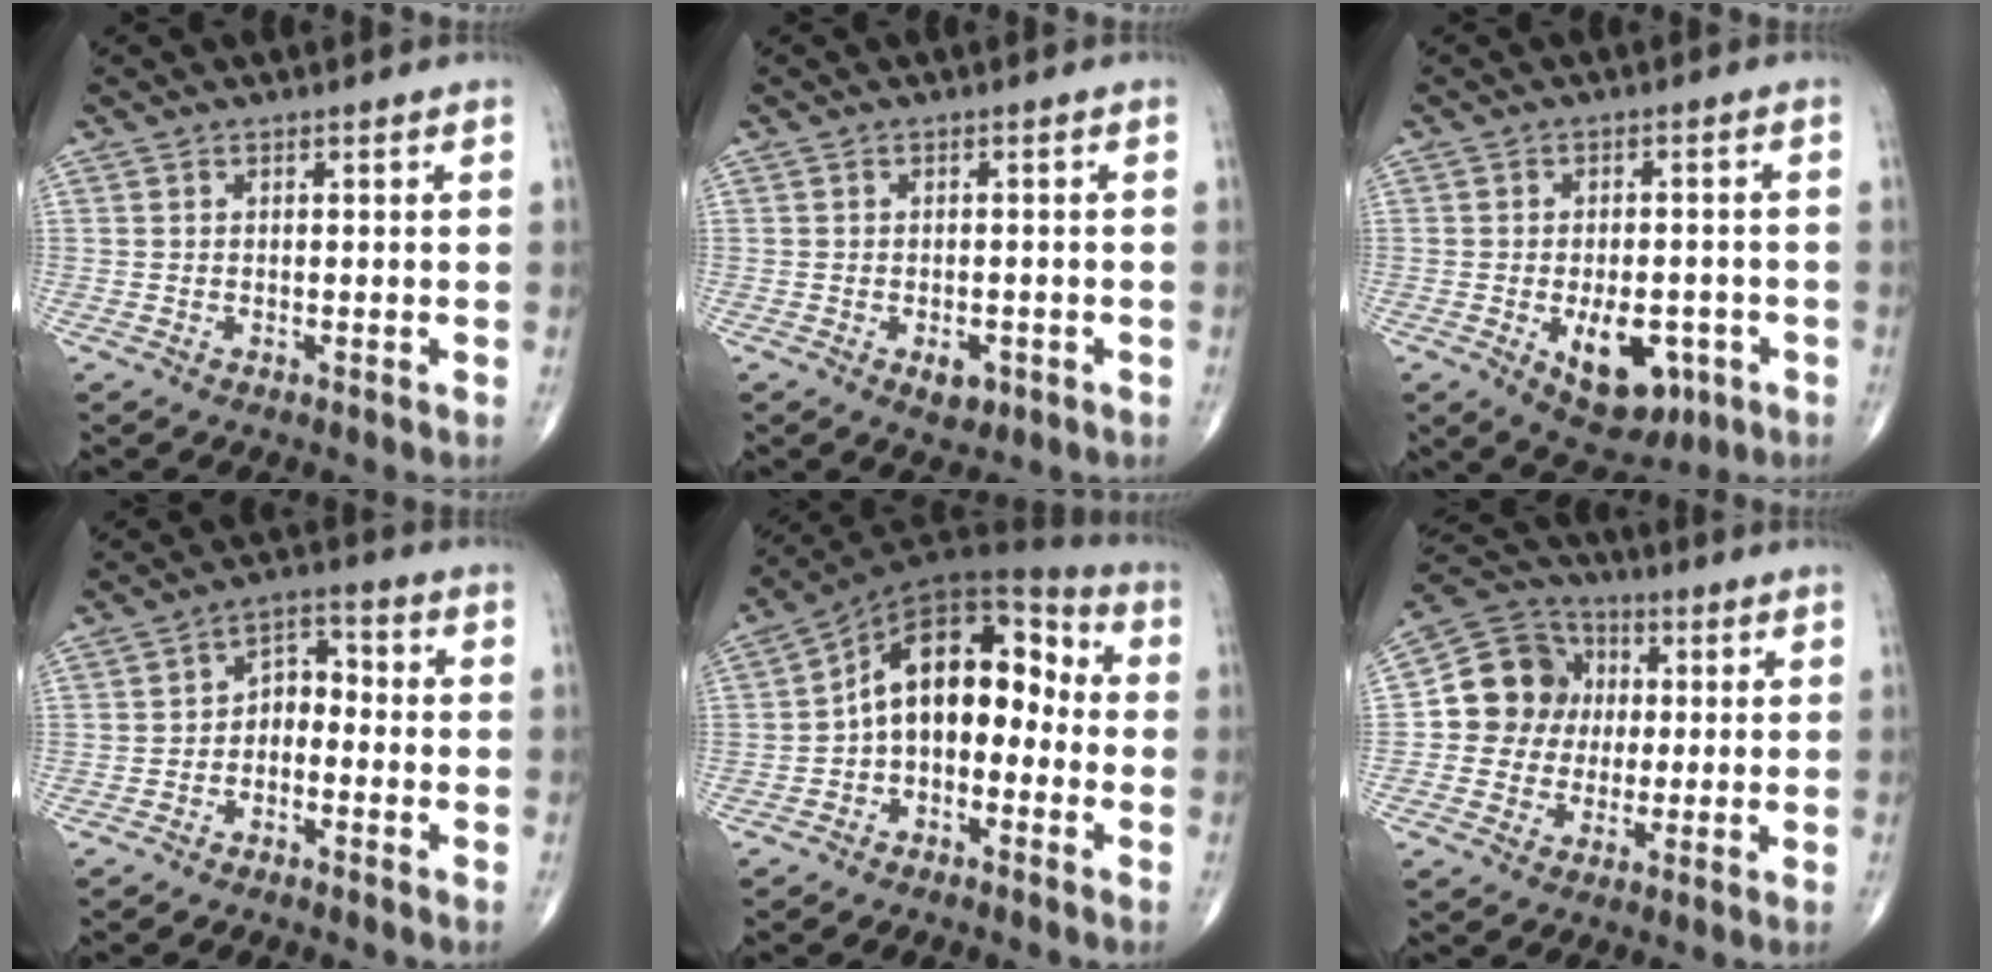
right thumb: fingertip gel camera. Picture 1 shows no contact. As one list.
[{"total": 3.0, "force": [-1.3, 1.8, 2.1], "torque": [-0.019, 0.002, -0.014]}, {"total": 10.7, "force": [-3.8, 5.9, 8.0], "torque": [-0.090, 0.009, -0.041]}, {"total": 5.3, "force": [-1.8, 3.6, 3.4], "torque": [-0.037, 0.038, -0.045]}, {"total": 13.3, "force": [-1.8, 8.6, 10.1], "torque": [-0.125, 0.062, -0.045]}, {"total": 11.6, "force": [0.8, 10.7, 4.4], "torque": [-0.044, 0.019, 0.004]}]